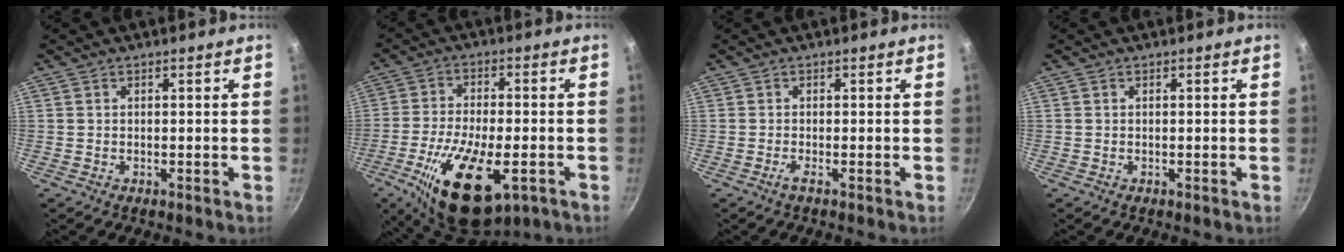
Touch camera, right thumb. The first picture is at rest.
{"total": 18.0, "force": [-7.2, 7.9, 14.5], "torque": [-0.249, 0.007, -0.114]}
{"total": 1.0, "force": [-0.6, -0.2, 0.8], "torque": [-0.021, -0.002, -0.016]}
{"total": 0.0}